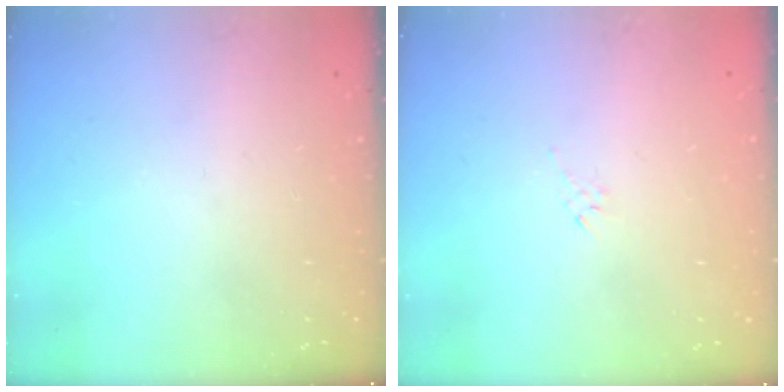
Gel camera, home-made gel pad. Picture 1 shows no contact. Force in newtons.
{"total": 2.8, "press": 2.7, "slide": 0.6}